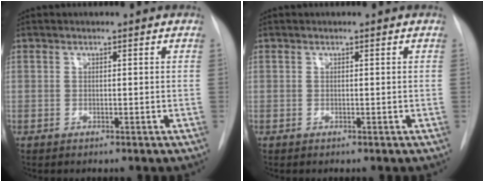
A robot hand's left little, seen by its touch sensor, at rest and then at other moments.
{"total": 0.0}